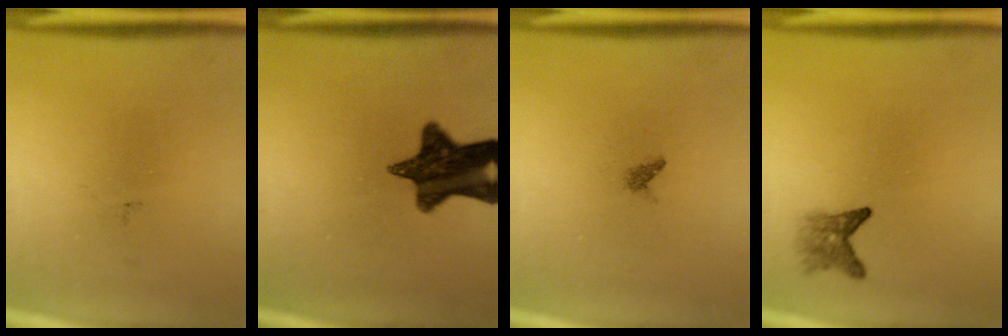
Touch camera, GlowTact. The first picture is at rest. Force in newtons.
{"total": 13.1}
{"total": 0.7}
{"total": 2.4}